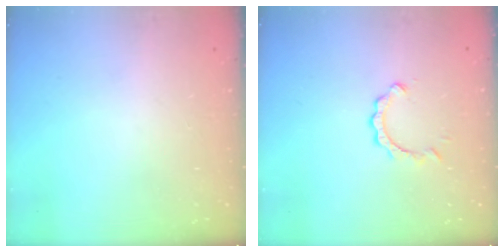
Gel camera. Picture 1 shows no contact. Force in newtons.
{"total": 2.8, "press": 2.8, "slide": 0.3}